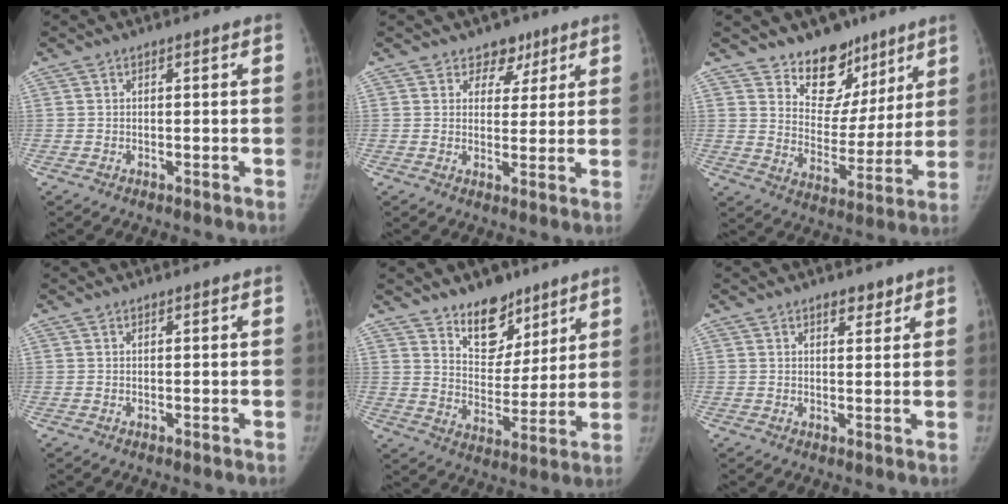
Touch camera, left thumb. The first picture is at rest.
{"total": 4.7, "force": [3.1, 3.4, 0.9], "torque": [0.020, -0.015, 0.044]}
{"total": 13.6, "force": [9.8, 8.5, 4.3], "torque": [-0.004, -0.059, 0.161]}
{"total": 0.0}
{"total": 11.5, "force": [8.4, 6.6, 4.3], "torque": [-0.030, -0.060, 0.146]}
{"total": 2.9, "force": [2.1, 1.4, 1.4], "torque": [-0.007, -0.012, 0.030]}